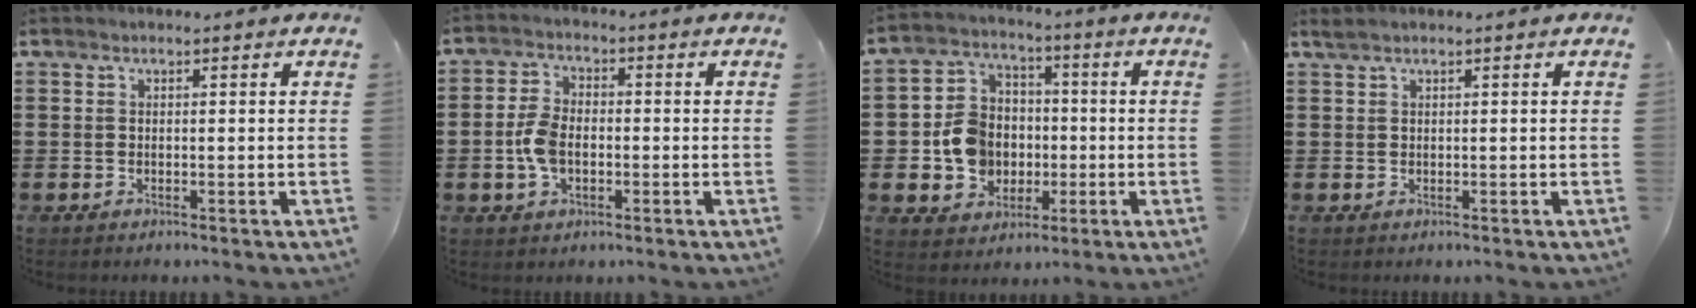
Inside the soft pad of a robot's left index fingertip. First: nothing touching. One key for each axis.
{"total": 5.4, "fx": -1.0, "fy": 3.2, "fz": 4.3, "tx": -0.104, "ty": -0.002, "tz": -0.024}
{"total": 8.6, "fx": -1.1, "fy": 7.7, "fz": 3.7, "tx": -0.106, "ty": 0.023, "tz": -0.017}
{"total": 0.7, "fx": 0.3, "fy": 0.0, "fz": 0.6, "tx": -0.011, "ty": -0.002, "tz": 0.007}